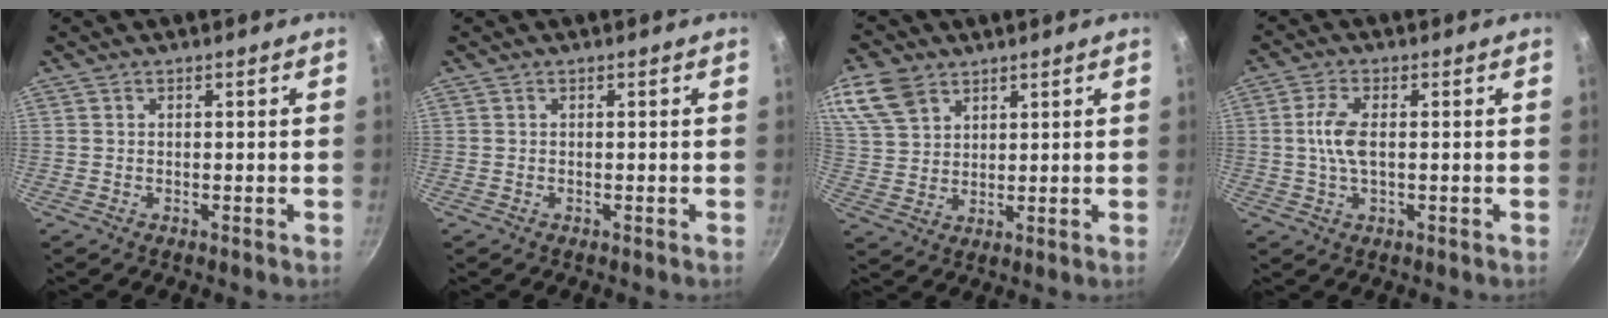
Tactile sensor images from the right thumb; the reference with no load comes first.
{"total": 0.0}
{"total": 9.9, "force": [5.7, 6.5, 4.8], "torque": [-0.084, -0.011, 0.119]}
{"total": 5.4, "force": [0.2, 2.3, 4.9], "torque": [-0.111, 0.005, 0.001]}